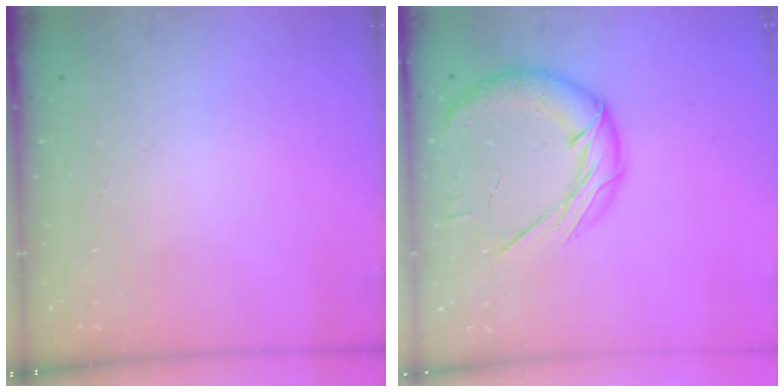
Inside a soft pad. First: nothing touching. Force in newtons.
{"total": 15.5, "press": 15.3, "slide": 2.4}